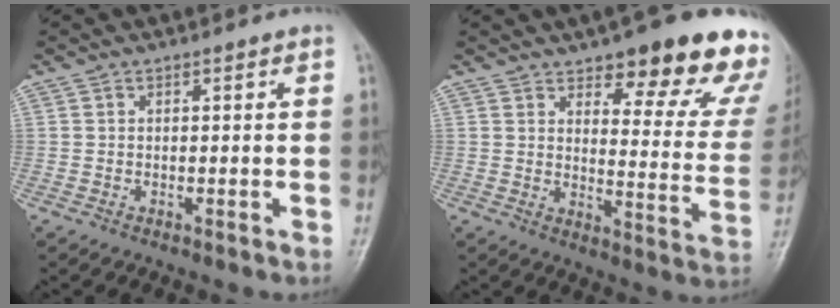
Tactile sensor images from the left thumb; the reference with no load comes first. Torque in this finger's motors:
{"motor_torque": [0.77, 0.71, 1.00, -1.76, 0.14]}